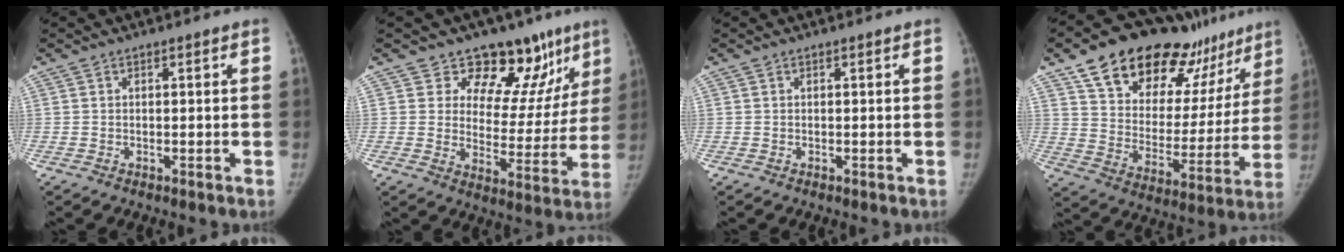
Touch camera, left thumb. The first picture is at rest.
{"total": 15.6, "force": [11.3, 8.7, 6.4], "torque": [-0.016, -0.074, 0.144]}
{"total": 0.0}
{"total": 27.6, "force": [19.8, 13.8, 13.4], "torque": [-0.165, -0.064, 0.294]}